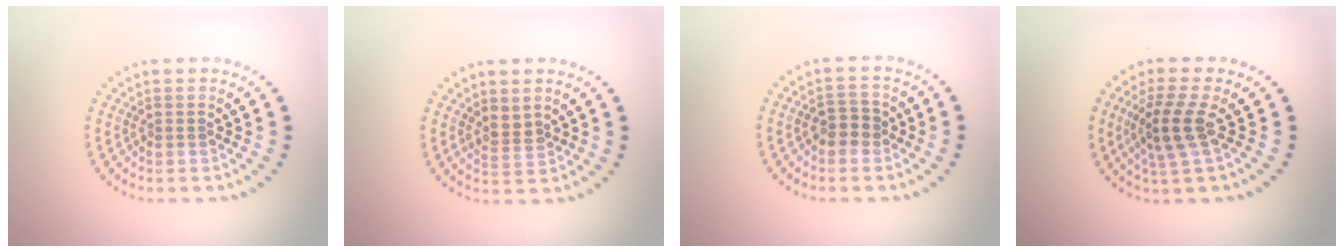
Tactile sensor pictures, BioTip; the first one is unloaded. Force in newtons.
{"total": 1.8, "press": 1.4, "slide": 1.2}
{"total": 1.6, "press": 1.6, "slide": 0.5}
{"total": 3.5, "press": 3.0, "slide": 1.9}